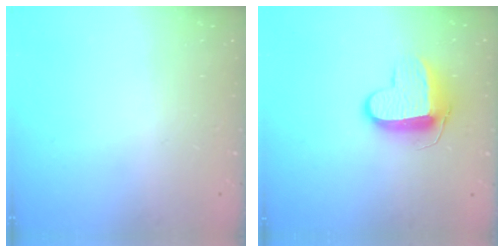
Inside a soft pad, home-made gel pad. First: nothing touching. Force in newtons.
{"total": 11.2, "press": 11.2, "slide": 0.8}